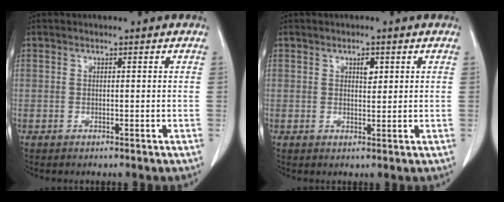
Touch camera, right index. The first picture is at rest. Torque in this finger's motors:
{"motor_torque": [0.03, 0.11, 0.01, 0.00]}